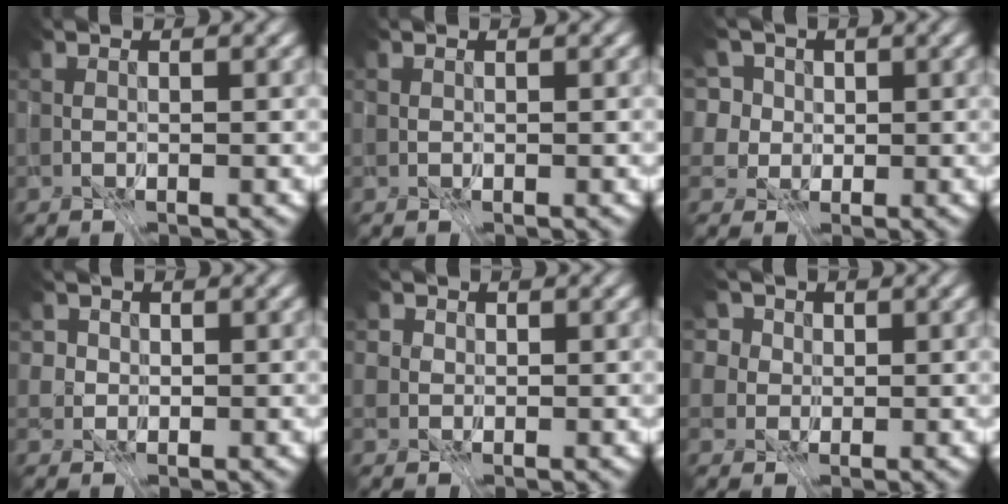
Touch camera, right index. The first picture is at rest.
{"total": 1.1, "force": [0.5, 0.9, 0.5], "torque": [-0.009, 0.004, 0.005]}
{"total": 8.5, "force": [3.8, 6.5, 4.0], "torque": [-0.094, 0.035, 0.047]}
{"total": 4.5, "force": [2.7, 3.1, 1.9], "torque": [-0.025, 0.004, 0.022]}
{"total": 4.9, "force": [2.6, 3.5, 2.1], "torque": [-0.026, 0.005, 0.020]}
{"total": 8.2, "force": [4.6, 5.5, 4.0], "torque": [-0.084, 0.025, 0.056]}